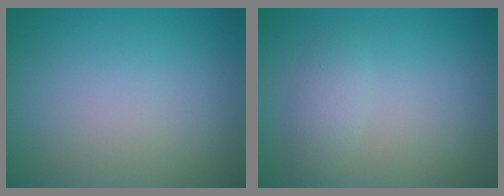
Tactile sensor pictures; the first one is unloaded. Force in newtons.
{"total": 1.8, "press": 1.8, "slide": 0.1}